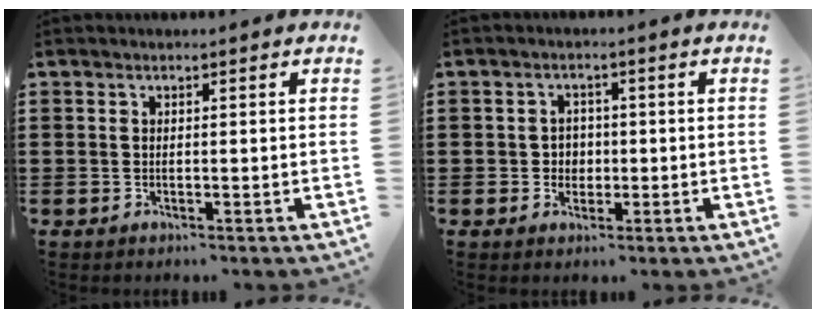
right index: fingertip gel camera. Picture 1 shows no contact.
{"total": 2.3, "force": [-0.3, 2.2, 0.7], "torque": [-0.021, 0.006, -0.009]}